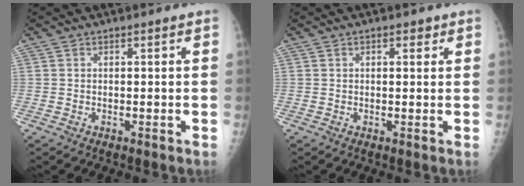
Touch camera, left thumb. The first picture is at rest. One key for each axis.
{"total": 1.8, "fx": 1.0, "fy": 1.0, "fz": 1.2, "tx": -0.008, "ty": -0.001, "tz": 0.011}